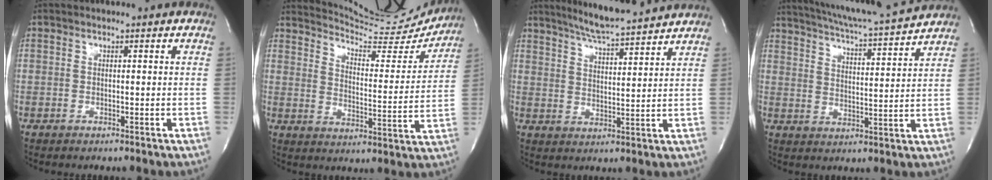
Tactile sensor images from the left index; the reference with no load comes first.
{"total": 16.1, "force": [15.7, 1.6, 2.9], "torque": [-0.046, -0.059, 0.205]}
{"total": 11.8, "force": [10.8, 0.1, 4.9], "torque": [-0.087, 0.010, 0.161]}
{"total": 15.6, "force": [14.4, -0.2, 6.0], "torque": [-0.114, -0.013, 0.206]}